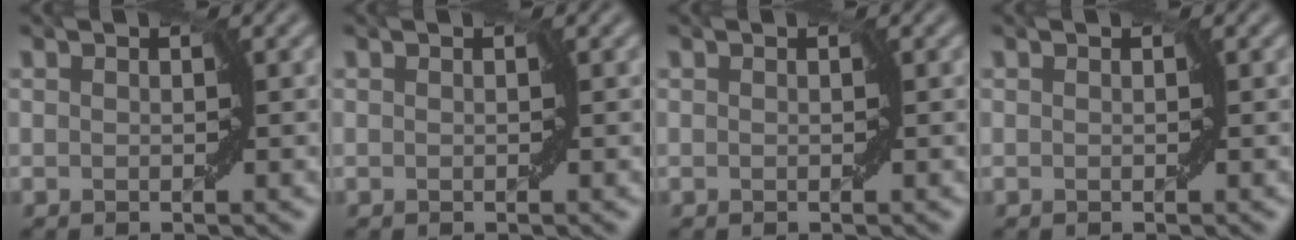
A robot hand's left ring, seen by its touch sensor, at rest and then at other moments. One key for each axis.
{"total": 0.0}
{"total": 0.0}
{"total": 0.0}